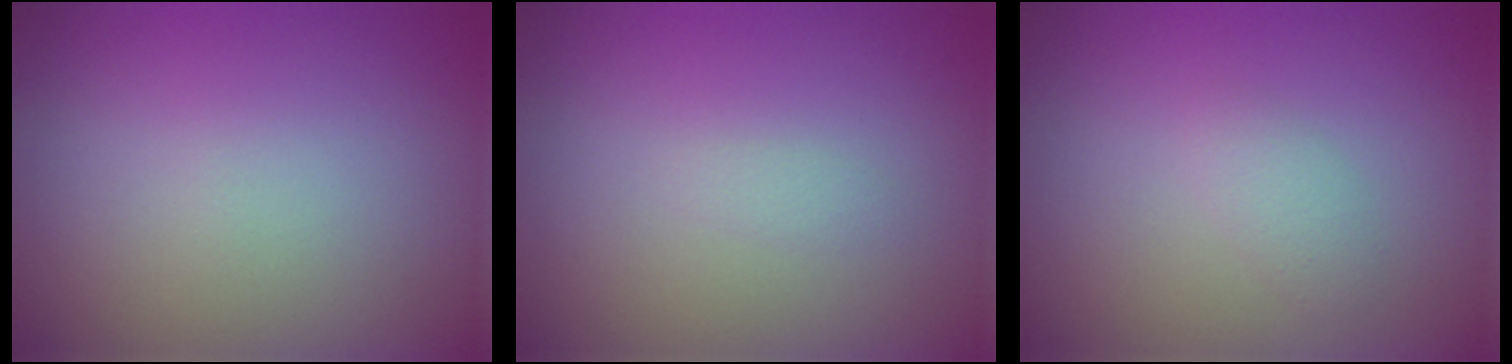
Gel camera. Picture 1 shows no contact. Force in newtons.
{"total": 0.5, "press": 0.5, "slide": 0.0}
{"total": 1.2, "press": 1.2, "slide": 0.0}